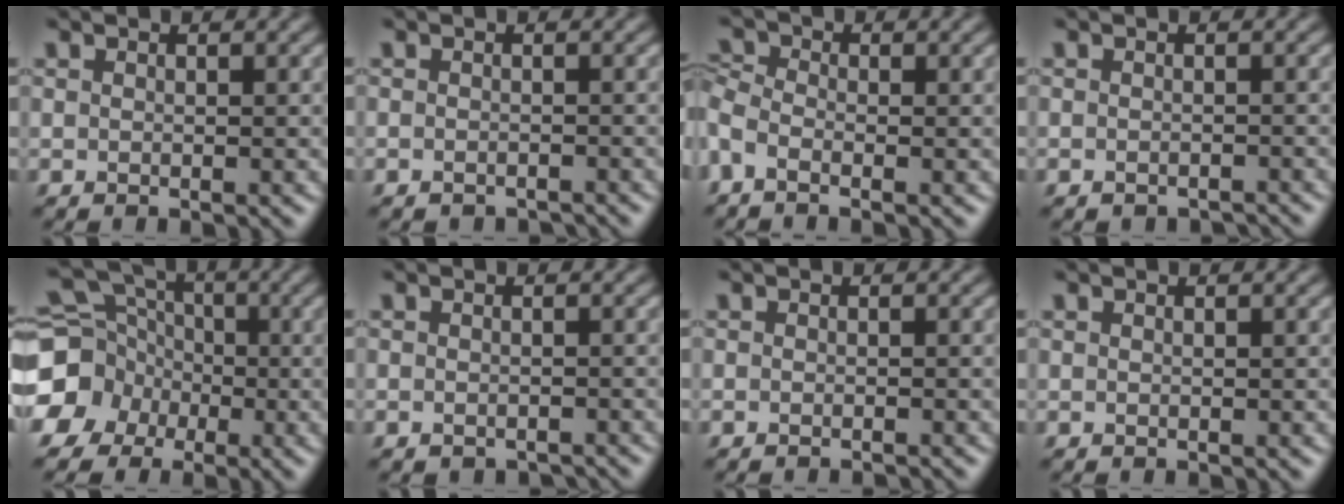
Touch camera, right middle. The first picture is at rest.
{"total": 1.6, "force": [-1.5, 0.3, 0.3], "torque": [0.001, -0.004, -0.021]}
{"total": 2.3, "force": [-0.9, 1.2, 1.8], "torque": [-0.049, -0.004, -0.035]}
{"total": 1.4, "force": [-1.4, 0.3, 0.3], "torque": [0.000, -0.004, -0.018]}
{"total": 11.8, "force": [-3.8, 10.5, 3.7], "torque": [-0.113, -0.018, -0.089]}
{"total": 1.4, "force": [-1.2, 0.4, 0.4], "torque": [-0.002, -0.005, -0.017]}
{"total": 1.3, "force": [-1.2, 0.1, 0.4], "torque": [0.002, -0.004, -0.018]}
{"total": 0.0}